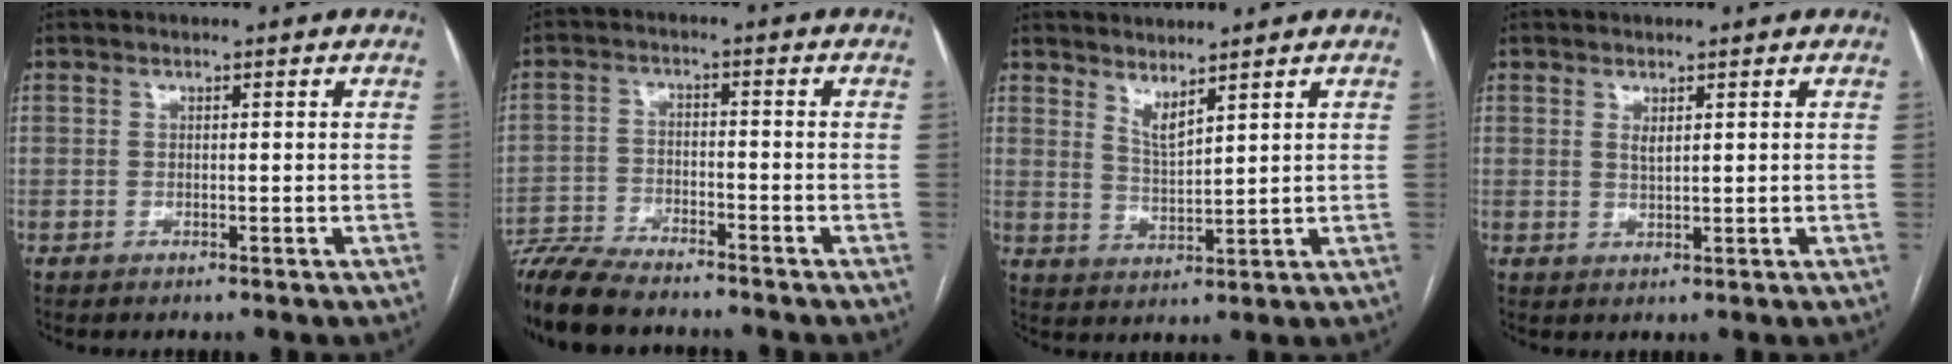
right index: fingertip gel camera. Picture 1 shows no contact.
{"total": 11.3, "force": [-10.1, 1.8, 4.8], "torque": [-0.086, -0.014, -0.171]}
{"total": 3.4, "force": [2.8, 0.2, 1.9], "torque": [-0.038, -0.016, 0.061]}
{"total": 1.3, "force": [0.7, 0.3, 1.1], "torque": [-0.021, -0.004, 0.015]}